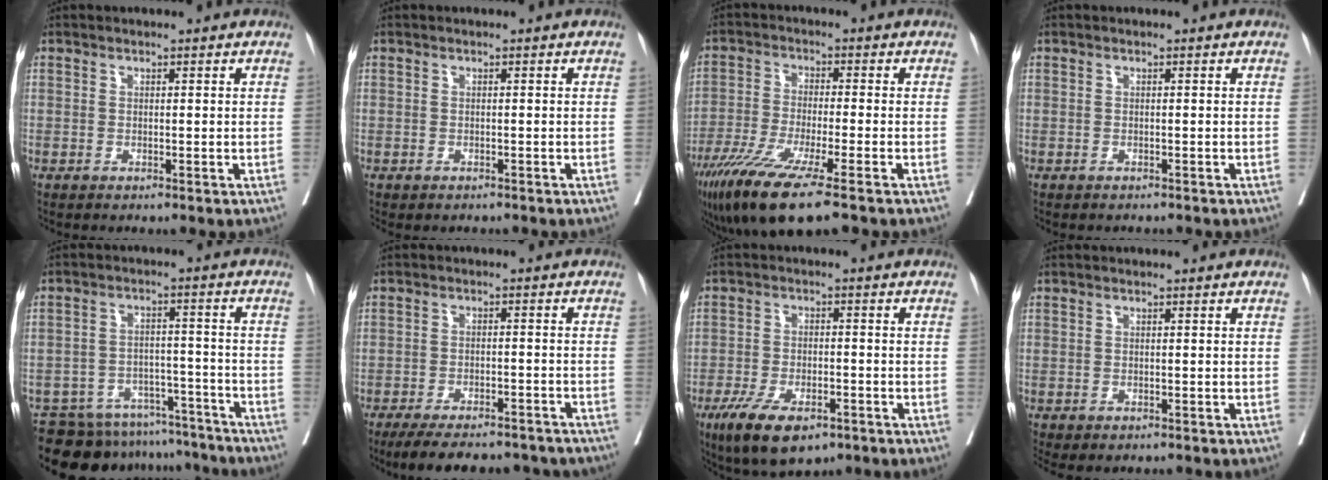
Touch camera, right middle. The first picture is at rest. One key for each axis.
{"total": 1.9, "fx": -1.6, "fy": 0.8, "fz": 0.7, "tx": -0.017, "ty": -0.005, "tz": -0.021}
{"total": 12.7, "fx": -8.3, "fy": 0.4, "fz": 9.5, "tx": -0.174, "ty": -0.039, "tz": -0.142}
{"total": 1.9, "fx": -1.7, "fy": 0.8, "fz": 0.5, "tx": -0.015, "ty": -0.004, "tz": -0.022}
{"total": 16.5, "fx": -15.1, "fy": 5.9, "fz": 3.3, "tx": -0.055, "ty": 0.020, "tz": -0.203}
{"total": 17.6, "fx": -15.6, "fy": 4.2, "fz": 7.2, "tx": -0.121, "ty": -0.011, "tz": -0.201}
{"total": 10.4, "fx": -6.6, "fy": 4.1, "fz": 6.9, "tx": -0.120, "ty": -0.013, "tz": -0.108}
{"total": 4.6, "fx": -3.5, "fy": 2.1, "fz": 2.3, "tx": -0.042, "ty": -0.004, "tz": -0.041}